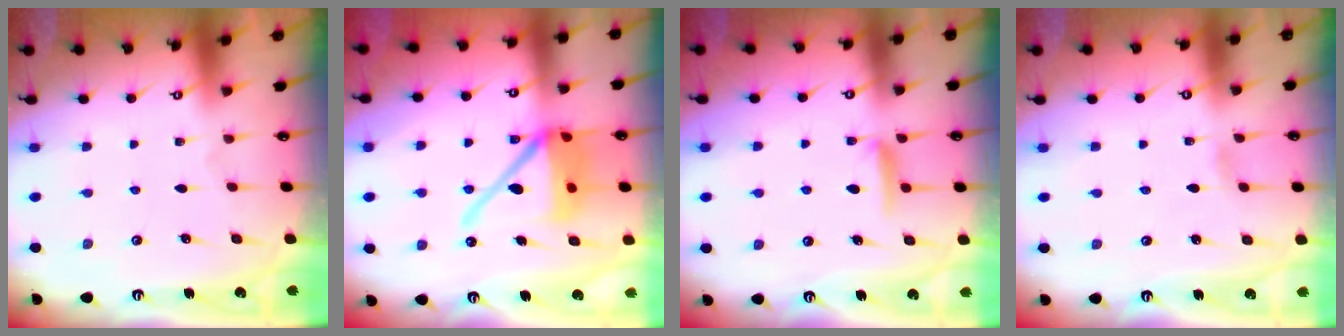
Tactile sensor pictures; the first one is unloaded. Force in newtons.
{"total": 15.6, "press": 15.3, "slide": 2.5}
{"total": 7.1, "press": 7.1, "slide": 0.7}
{"total": 1.9, "press": 1.9, "slide": 0.2}